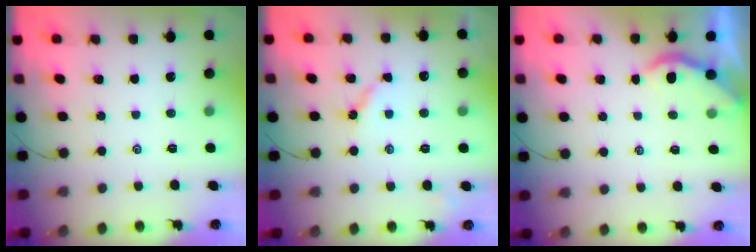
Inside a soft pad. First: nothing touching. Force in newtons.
{"total": 3.6, "press": 3.6, "slide": 0.1}
{"total": 2.2, "press": 2.2, "slide": 0.1}